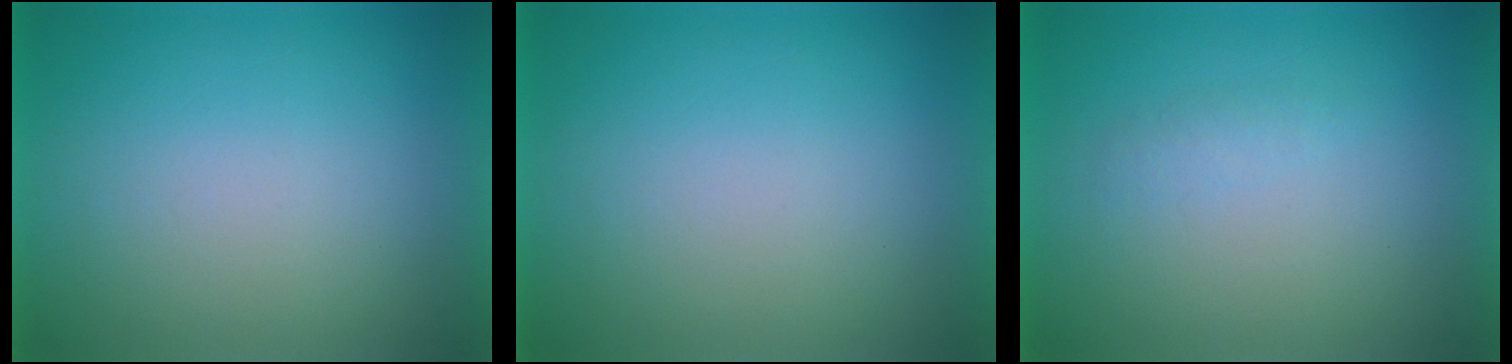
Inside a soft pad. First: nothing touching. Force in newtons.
{"total": 0.0}
{"total": 1.1}